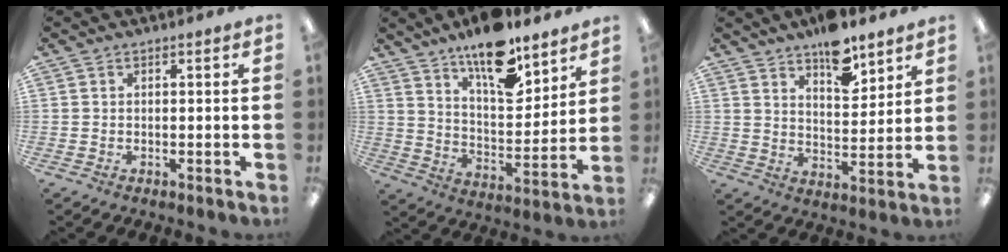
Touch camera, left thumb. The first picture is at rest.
{"total": 15.8, "force": [11.9, 6.1, 8.5], "torque": [-0.133, -0.076, 0.206]}
{"total": 10.2, "force": [7.9, 4.2, 4.9], "torque": [-0.056, -0.052, 0.134]}